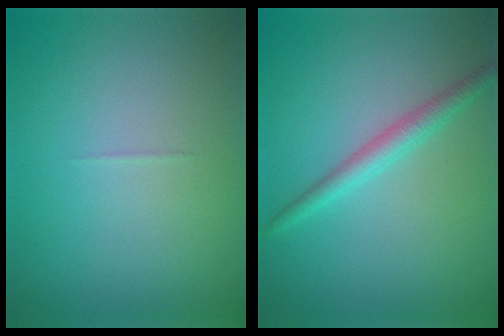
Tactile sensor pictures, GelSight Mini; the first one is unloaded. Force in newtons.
{"total": 1.5, "press": 1.5, "slide": 0.1}